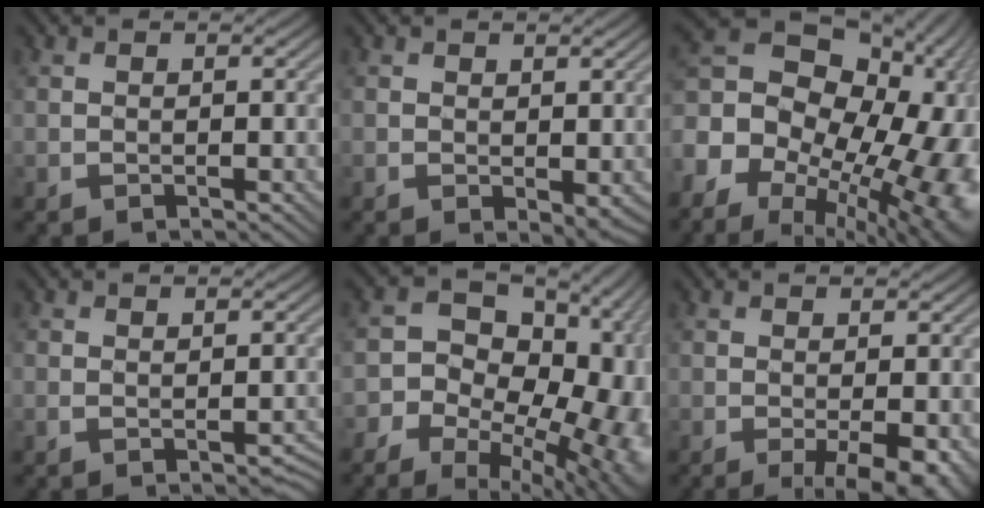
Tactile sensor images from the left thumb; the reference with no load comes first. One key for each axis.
{"total": 1.6, "fx": 0.2, "fy": 1.0, "fz": 1.2, "tx": -0.020, "ty": -0.004, "tz": 0.005}
{"total": 22.4, "fx": -5.5, "fy": 16.3, "fz": 14.4, "tx": -0.253, "ty": -0.005, "tz": -0.093}
{"total": 1.4, "fx": -0.9, "fy": 0.4, "fz": 1.1, "tx": -0.018, "ty": 0.001, "tz": -0.012}
{"total": 20.3, "fx": -7.4, "fy": 14.5, "fz": 12.2, "tx": -0.173, "ty": -0.020, "tz": -0.084}
{"total": 4.7, "fx": -1.9, "fy": 1.0, "fz": 4.1, "tx": -0.064, "ty": 0.000, "tz": -0.023}